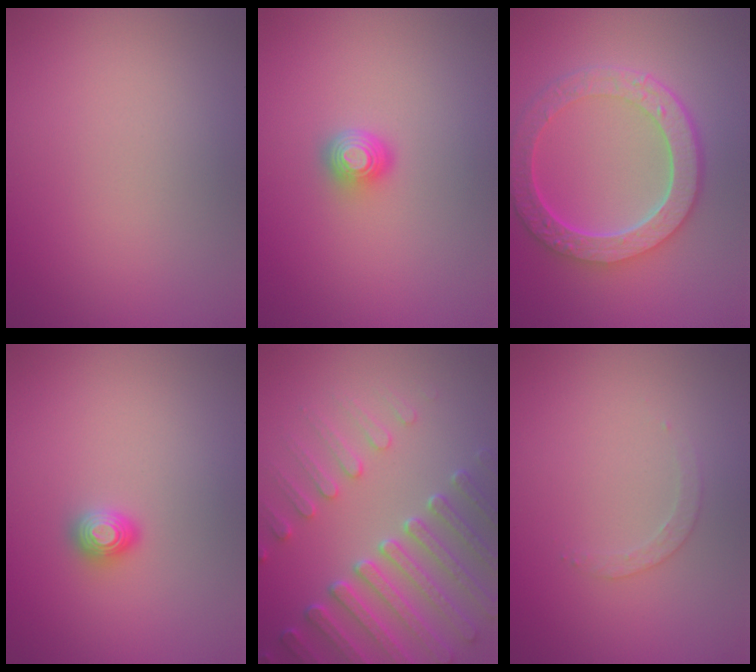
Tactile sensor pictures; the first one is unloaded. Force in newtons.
{"total": 1.7, "press": 1.3, "slide": 1.1}
{"total": 7.0, "press": 5.2, "slide": 4.7}
{"total": 1.2, "press": 1.2, "slide": 0.2}
{"total": 6.7, "press": 5.4, "slide": 4.0}
{"total": 1.2, "press": 1.2, "slide": 0.3}